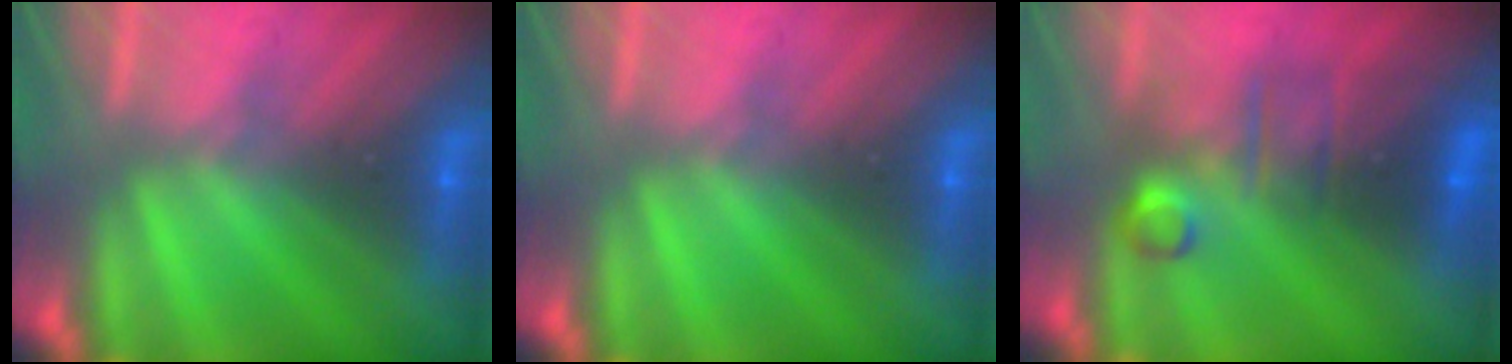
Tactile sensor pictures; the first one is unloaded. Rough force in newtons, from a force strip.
{"total": 0.0}
{"total": 6.1}